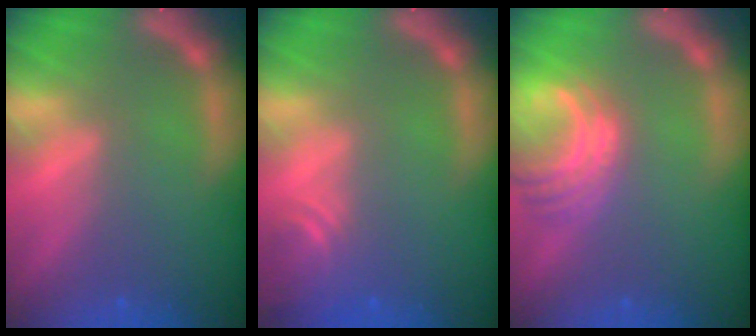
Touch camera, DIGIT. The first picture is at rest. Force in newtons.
{"total": 3.0}
{"total": 5.5}